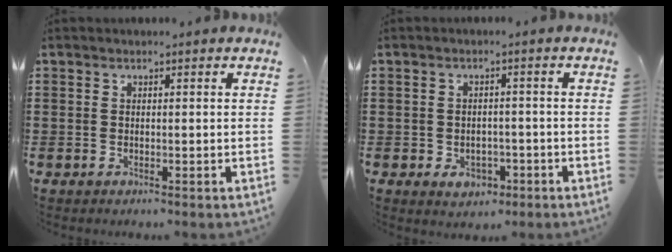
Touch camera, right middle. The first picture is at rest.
{"total": 2.8, "force": [-1.4, 1.9, 1.4], "torque": [-0.021, -0.001, -0.030]}